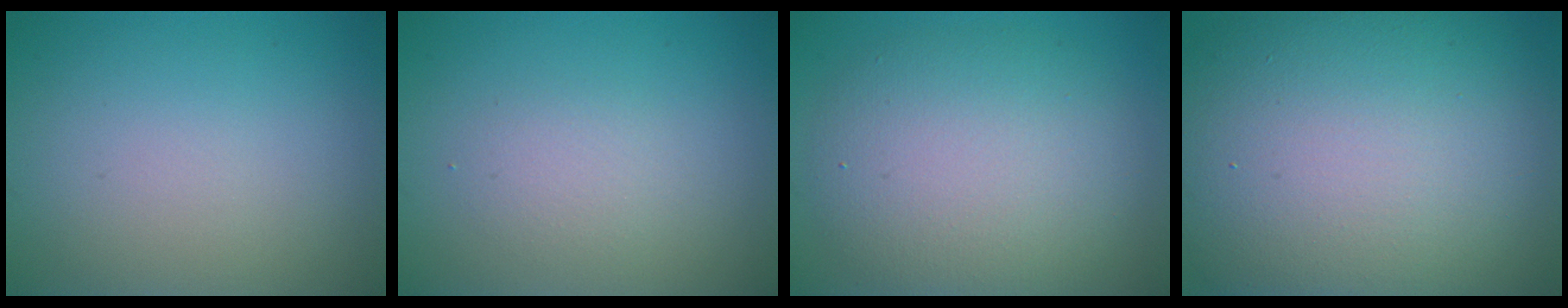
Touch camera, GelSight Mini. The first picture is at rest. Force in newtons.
{"total": 1.6, "press": 1.6, "slide": 0.1}
{"total": 7.6, "press": 7.6, "slide": 0.6}
{"total": 17.5, "press": 17.5, "slide": 0.9}